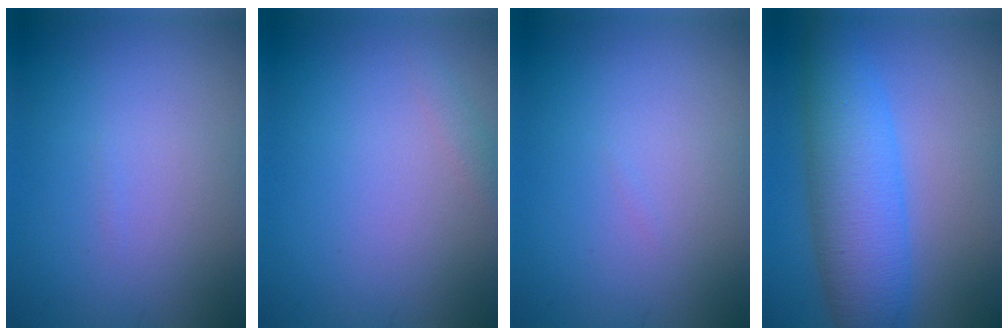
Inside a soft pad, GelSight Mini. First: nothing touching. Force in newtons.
{"total": 0.7, "press": 0.7, "slide": 0.0}
{"total": 0.0}
{"total": 7.2, "press": 7.2, "slide": 0.1}